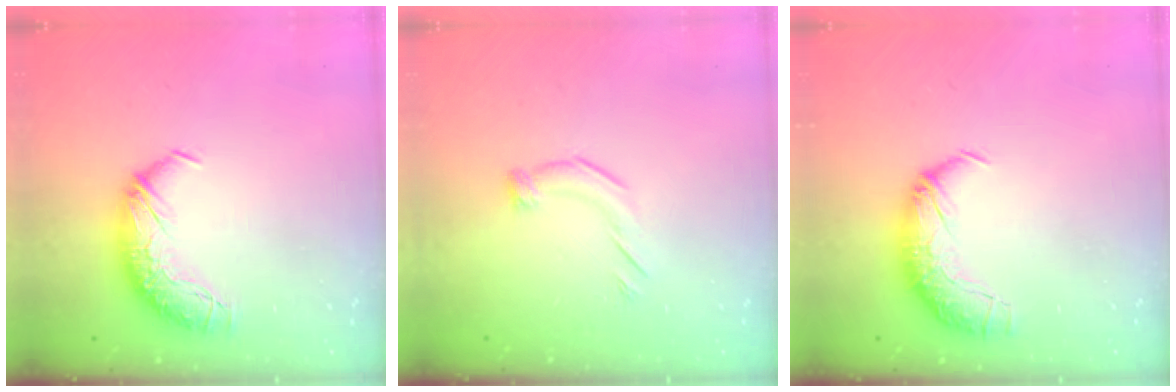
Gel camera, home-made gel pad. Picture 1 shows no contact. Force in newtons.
{"total": 4.1, "press": 4.1, "slide": 0.7}
{"total": 2.4, "press": 1.2, "slide": 2.1}